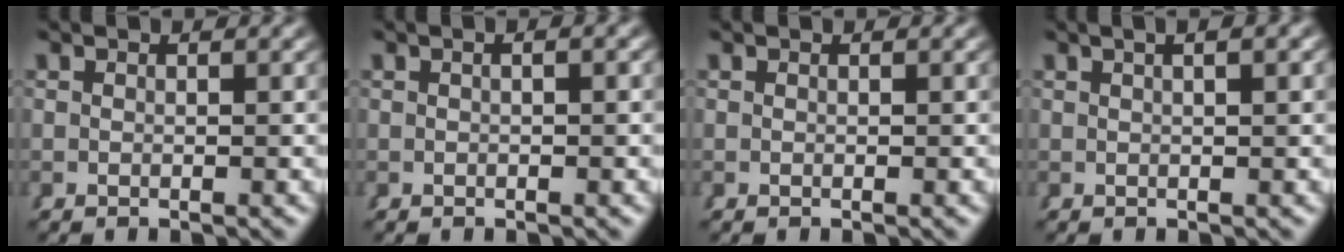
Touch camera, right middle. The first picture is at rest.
{"total": 0.7, "force": [-0.1, 0.0, 0.7], "torque": [-0.010, 0.007, -0.004]}
{"total": 0.0}
{"total": 2.1, "force": [0.9, 0.4, 1.8], "torque": [-0.015, 0.019, 0.007]}